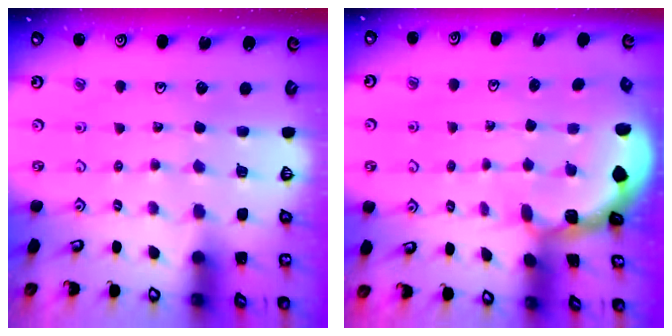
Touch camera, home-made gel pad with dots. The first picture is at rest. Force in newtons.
{"total": 2.3, "press": 2.3, "slide": 0.3}